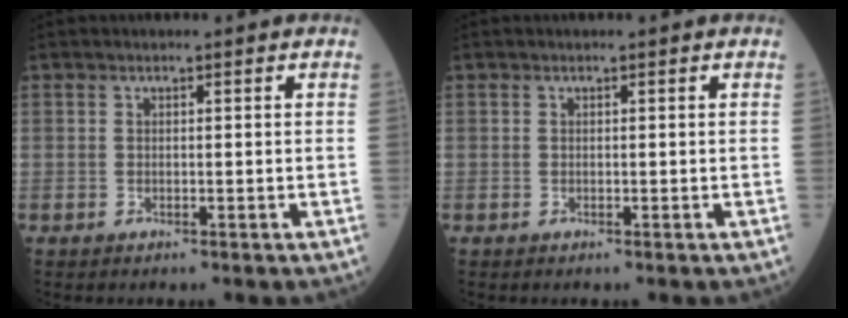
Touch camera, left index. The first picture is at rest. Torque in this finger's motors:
{"motor_torque": [0.08, 0.02, -0.01, 0.00]}